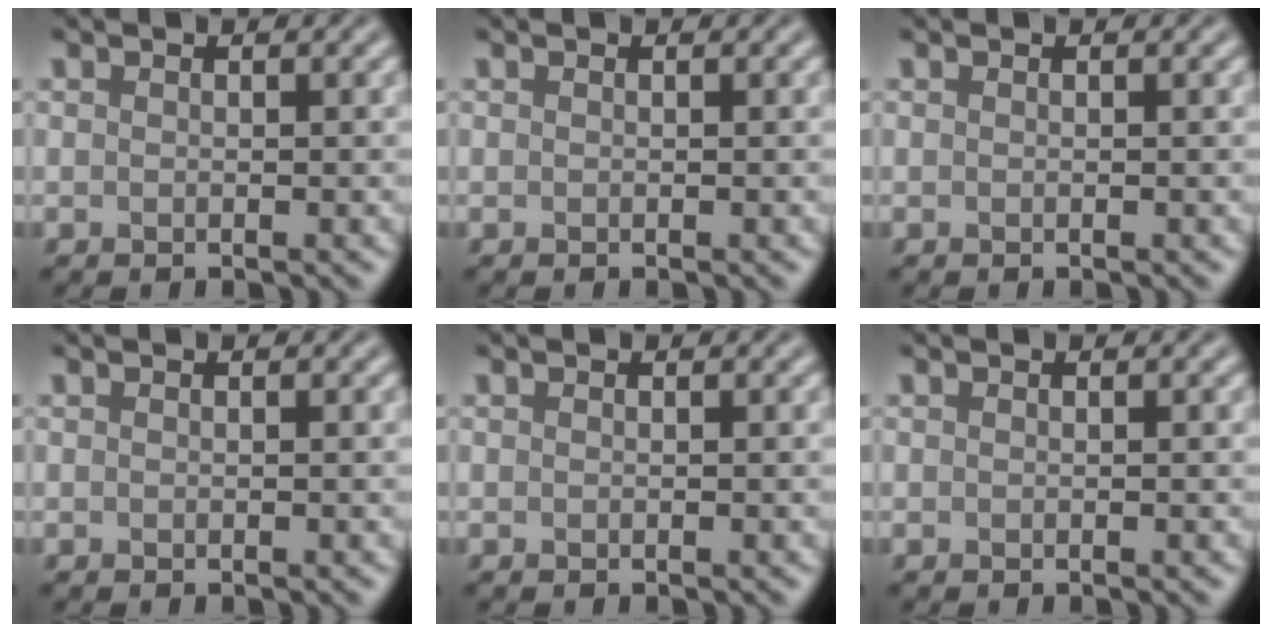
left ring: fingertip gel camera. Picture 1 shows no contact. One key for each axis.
{"total": 0.0}
{"total": 0.0}
{"total": 0.0}
{"total": 0.0}
{"total": 0.0}